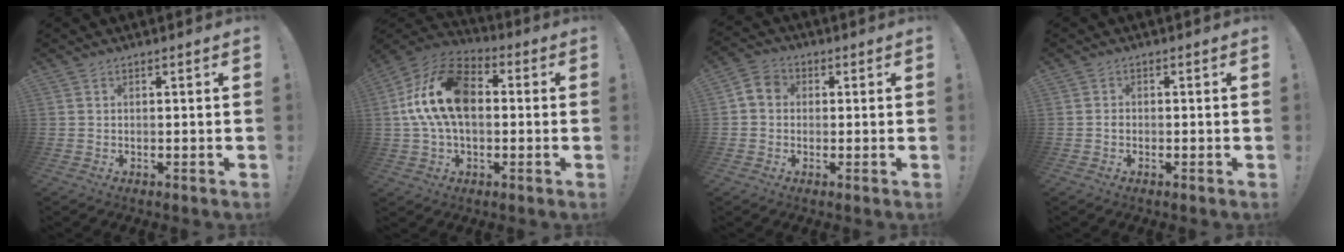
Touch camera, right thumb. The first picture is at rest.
{"total": 18.6, "force": [1.8, 11.8, 14.3], "torque": [-0.263, 0.014, 0.035]}
{"total": 5.1, "force": [-0.1, 4.5, 2.5], "torque": [-0.051, 0.015, 0.001]}
{"total": 1.1, "force": [-0.6, 0.7, 0.5], "torque": [-0.015, 0.007, -0.010]}